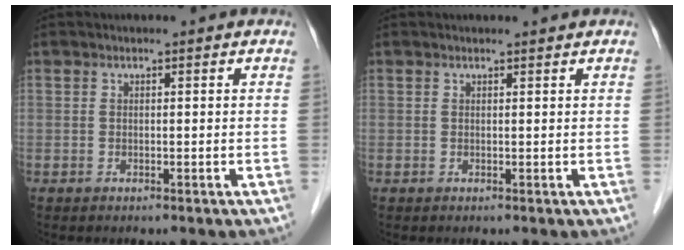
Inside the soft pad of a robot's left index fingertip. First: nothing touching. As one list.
[{"total": 0.8, "force": [0.8, -0.1, 0.0], "torque": [-0.008, -0.002, 0.010]}]